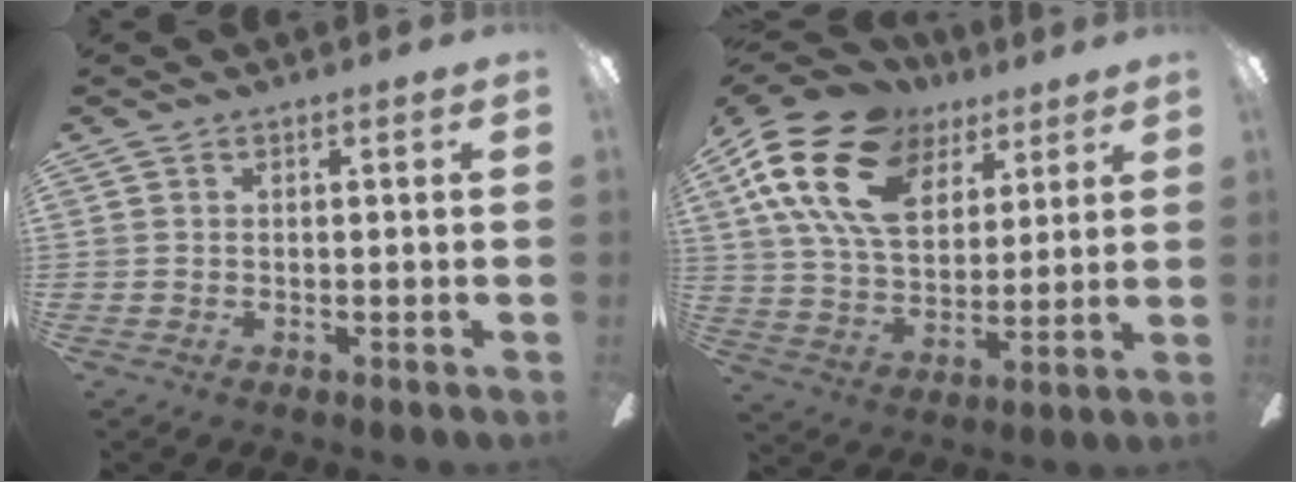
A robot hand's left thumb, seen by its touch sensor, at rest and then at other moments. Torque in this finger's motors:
{"motor_torque": [0.63, 0.79, 1.42, -1.35, 0.58]}